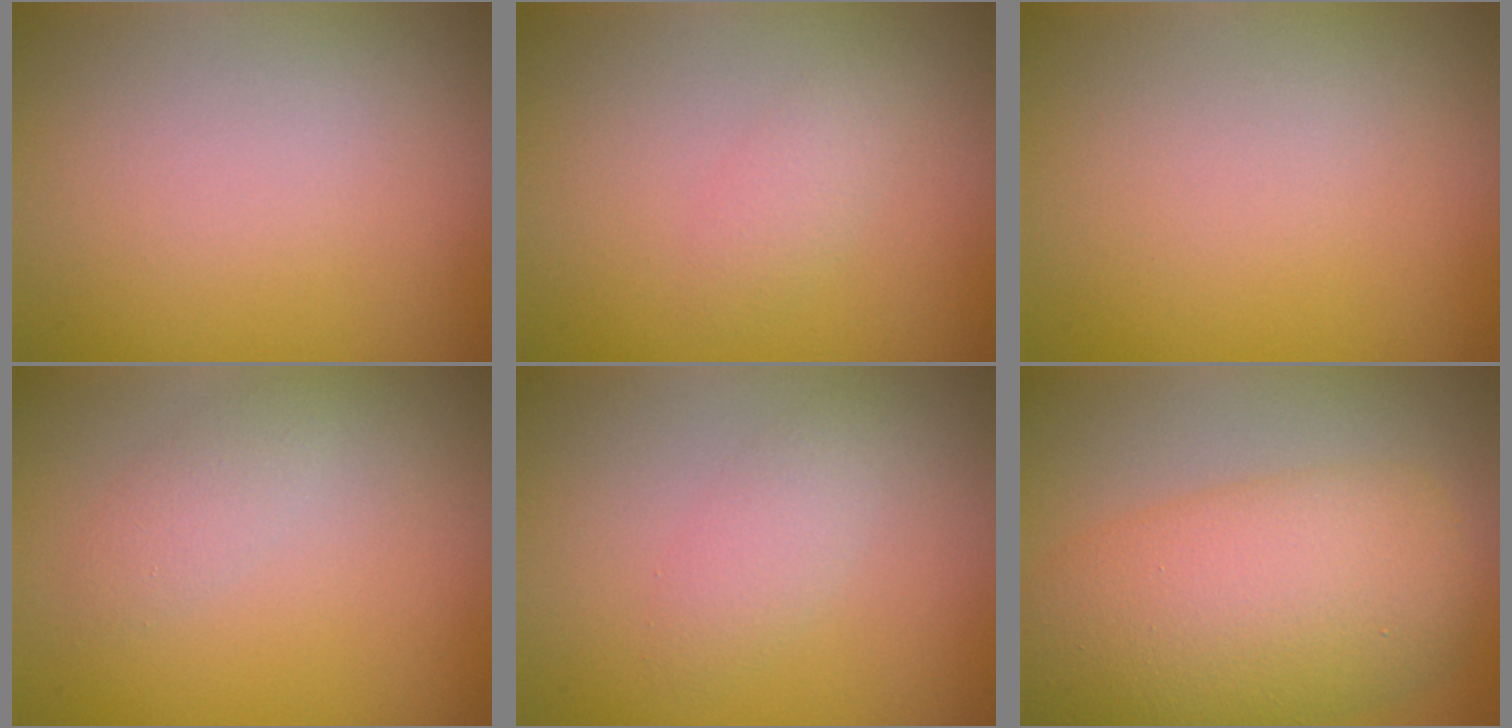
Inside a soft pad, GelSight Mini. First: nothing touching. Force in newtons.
{"total": 2.5, "press": 2.4, "slide": 0.3}
{"total": 0.0}
{"total": 1.5, "press": 1.5, "slide": 0.0}
{"total": 1.8, "press": 1.8, "slide": 0.0}
{"total": 9.9, "press": 9.9, "slide": 0.3}